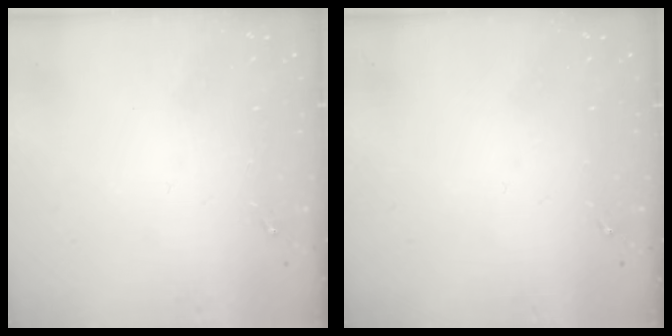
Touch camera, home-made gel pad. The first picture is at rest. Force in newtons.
{"total": 0.0}